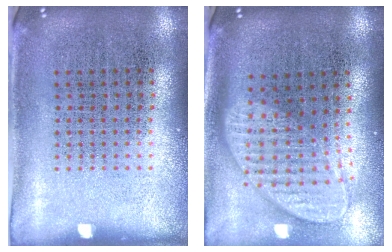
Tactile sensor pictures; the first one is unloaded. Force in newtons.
{"total": 2.0, "press": 1.5, "slide": 1.3}